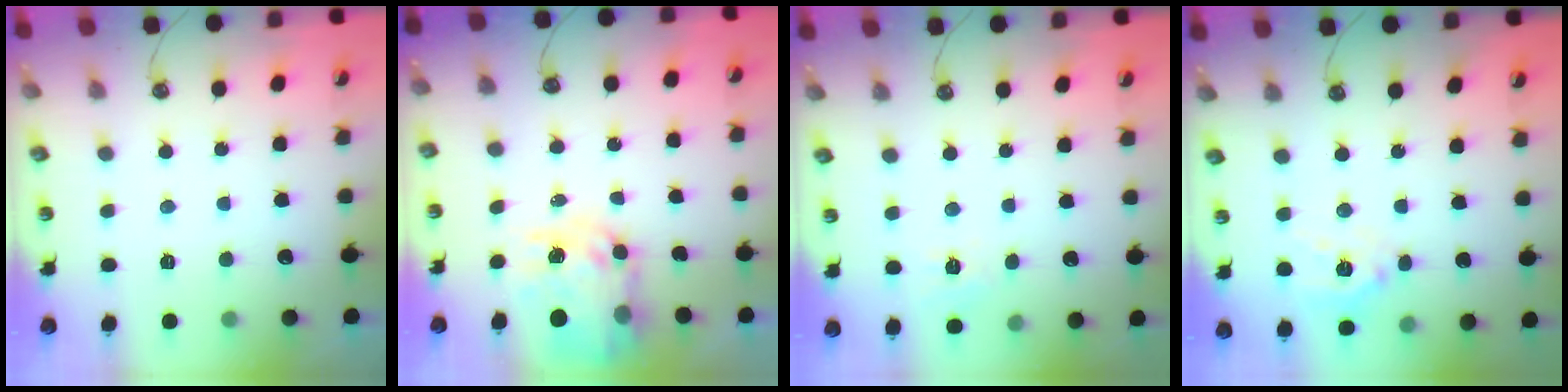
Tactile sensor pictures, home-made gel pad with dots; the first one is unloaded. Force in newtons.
{"total": 10.4, "press": 10.4, "slide": 0.9}
{"total": 6.3, "press": 6.3, "slide": 0.7}
{"total": 14.2, "press": 14.1, "slide": 2.1}